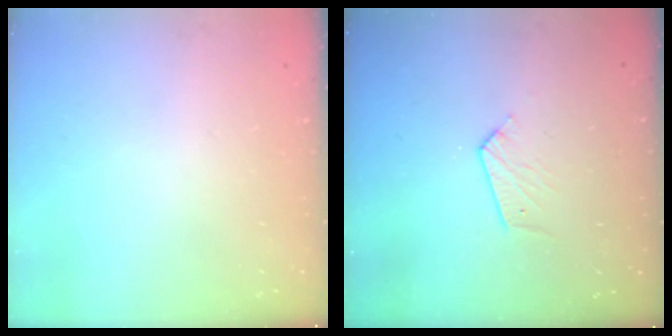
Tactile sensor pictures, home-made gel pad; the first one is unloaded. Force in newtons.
{"total": 3.7, "press": 3.6, "slide": 0.3}